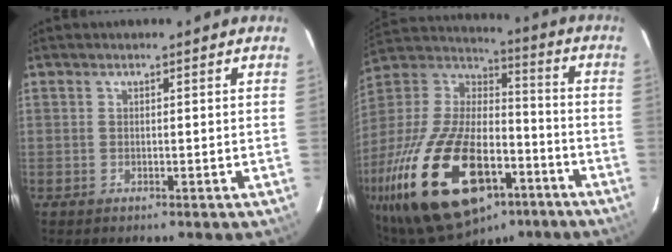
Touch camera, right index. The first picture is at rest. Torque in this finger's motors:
{"motor_torque": [2.14, 0.00, 1.05, 0.21]}